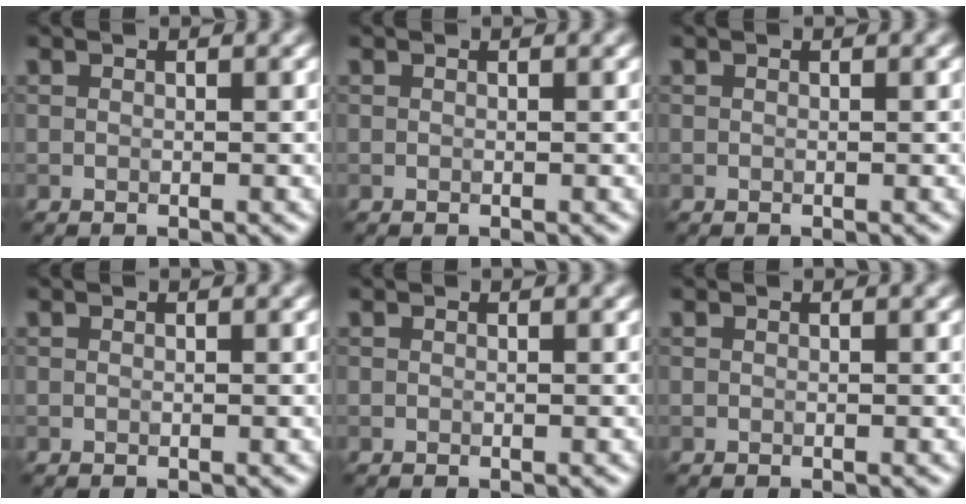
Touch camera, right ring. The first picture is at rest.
{"total": 0.0}
{"total": 0.0}
{"total": 0.0}
{"total": 0.0}
{"total": 0.0}